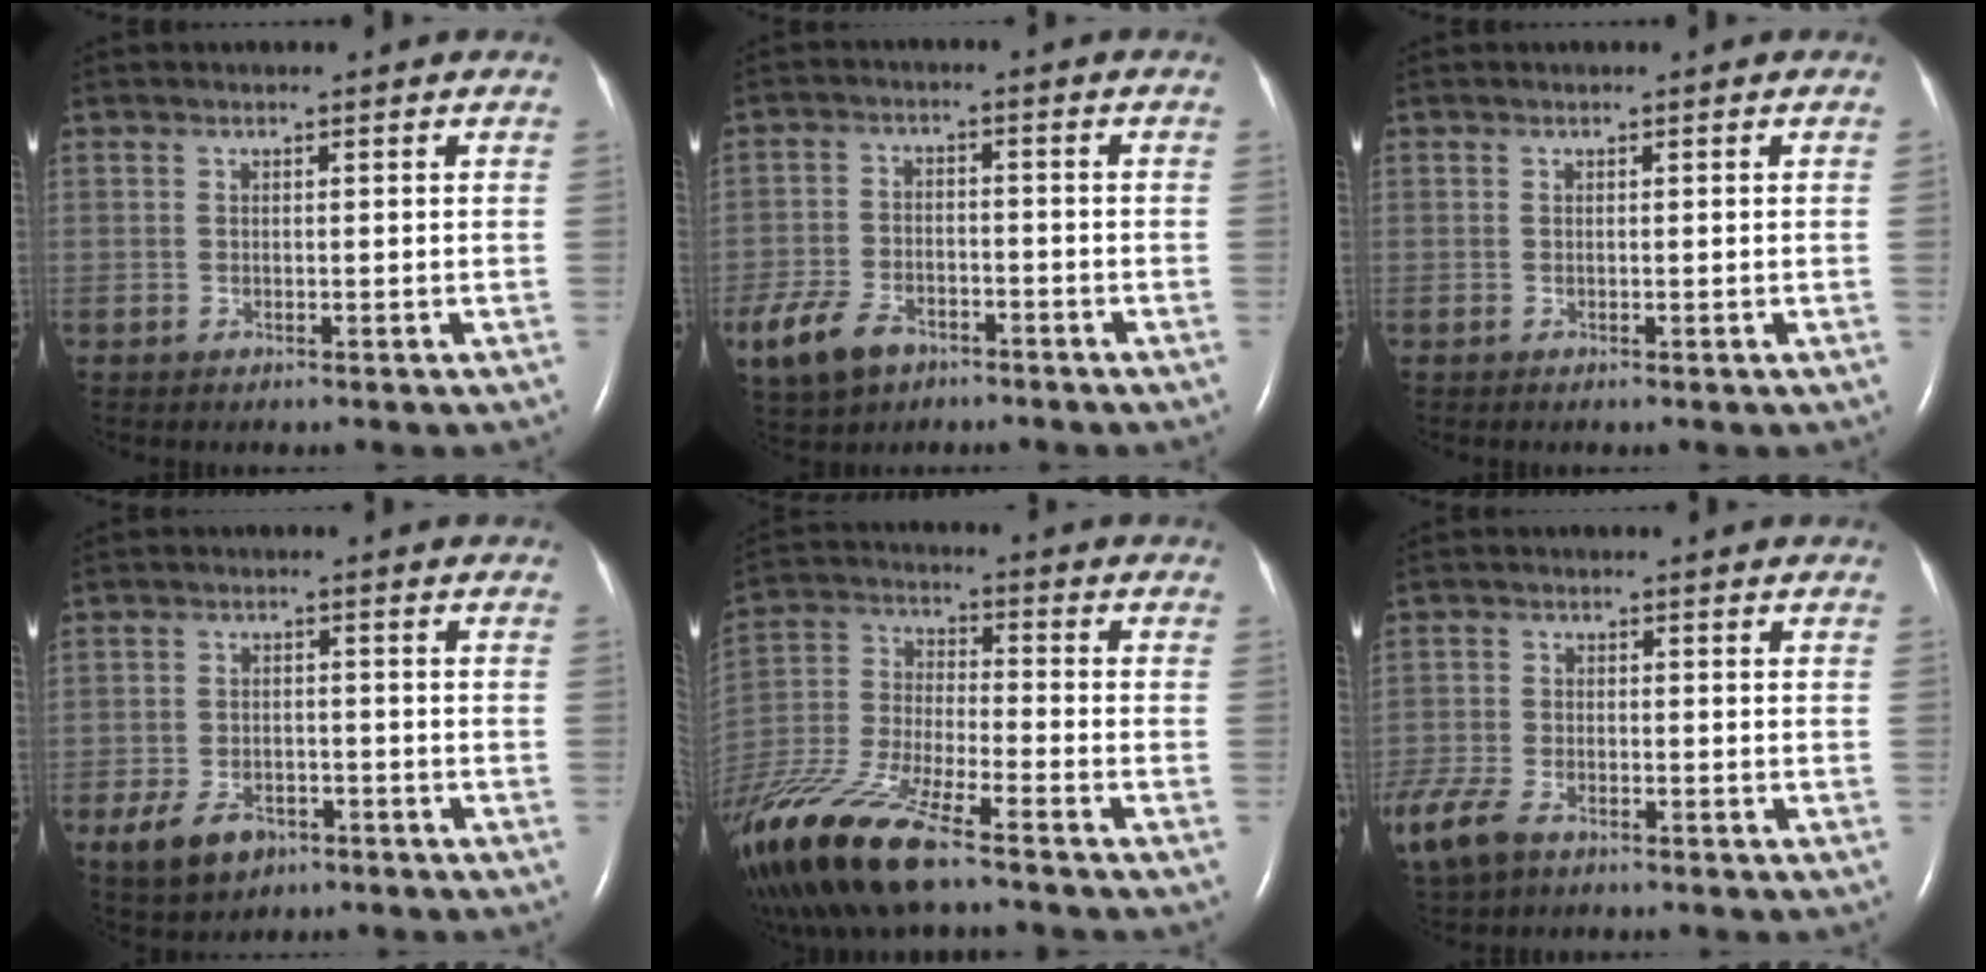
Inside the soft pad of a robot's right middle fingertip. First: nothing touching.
{"total": 8.7, "force": [-5.3, 5.0, 4.7], "torque": [-0.103, -0.005, -0.091]}
{"total": 0.6, "force": [0.1, 0.3, -0.6], "torque": [0.008, 0.003, -0.001]}
{"total": 6.2, "force": [-3.6, 3.8, 3.3], "torque": [-0.066, -0.001, -0.055]}
{"total": 21.2, "force": [-15.2, 4.7, 14.0], "torque": [-0.358, -0.046, -0.292]}
{"total": 9.9, "force": [-6.6, 4.9, 5.5], "torque": [-0.137, -0.016, -0.120]}